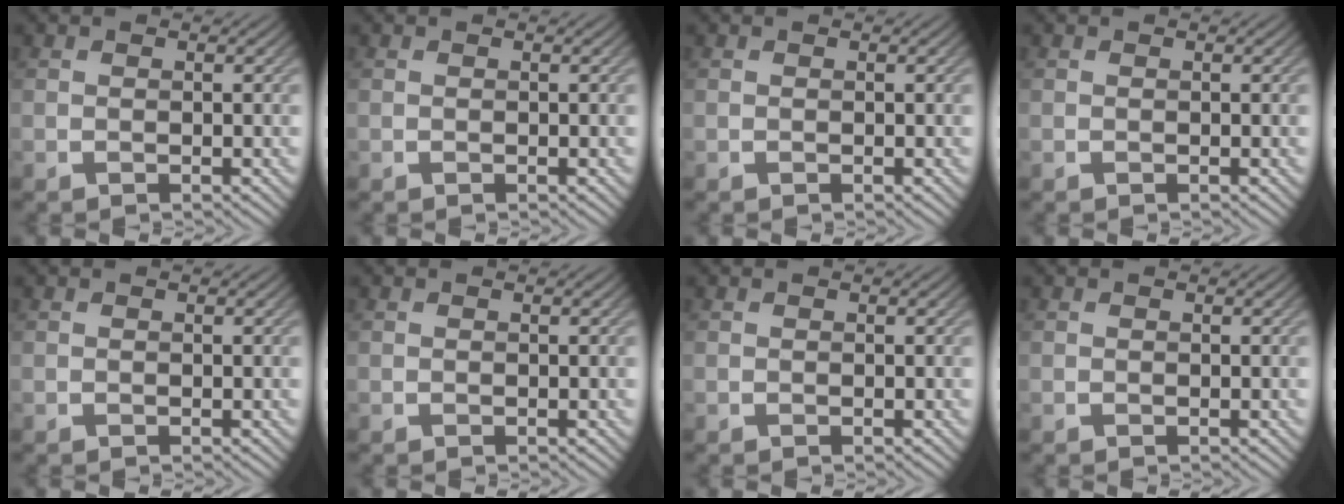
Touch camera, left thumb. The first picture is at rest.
{"total": 0.0}
{"total": 0.0}
{"total": 0.0}
{"total": 0.0}
{"total": 0.0}
{"total": 0.0}
{"total": 0.0}